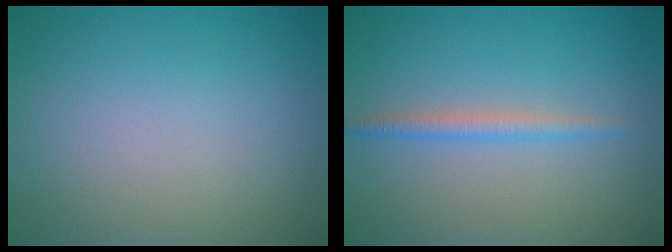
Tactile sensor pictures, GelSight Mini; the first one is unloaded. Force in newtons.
{"total": 1.7, "press": 1.7, "slide": 0.0}